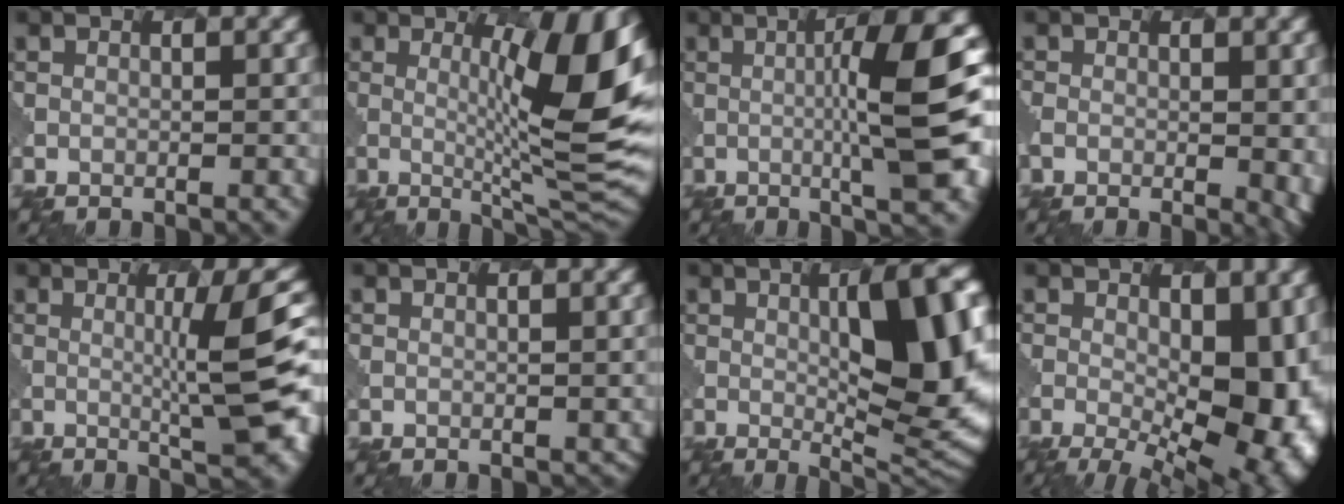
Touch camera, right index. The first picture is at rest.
{"total": 12.1, "force": [1.7, 2.9, 11.7], "torque": [-0.143, -0.004, 0.029]}
{"total": 12.9, "force": [0.5, 3.0, 12.6], "torque": [-0.156, 0.008, 0.011]}
{"total": 5.7, "force": [-0.9, 3.2, 4.7], "torque": [-0.065, -0.012, -0.007]}
{"total": 9.2, "force": [0.5, 1.6, 9.1], "torque": [-0.112, 0.008, 0.009]}
{"total": 1.0, "force": [0.3, 0.8, 0.4], "torque": [-0.006, -0.009, 0.010]}
{"total": 11.7, "force": [1.3, 3.7, 11.0], "torque": [-0.141, 0.000, 0.024]}
{"total": 12.1, "force": [-1.5, 6.0, 10.4], "torque": [-0.149, -0.018, -0.011]}